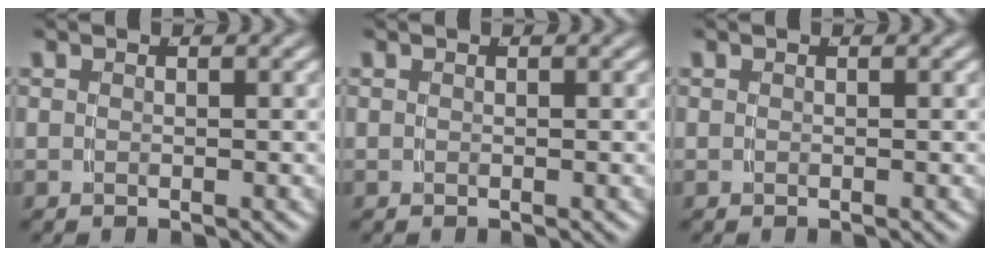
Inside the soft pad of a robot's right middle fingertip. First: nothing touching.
{"total": 0.0}
{"total": 0.0}